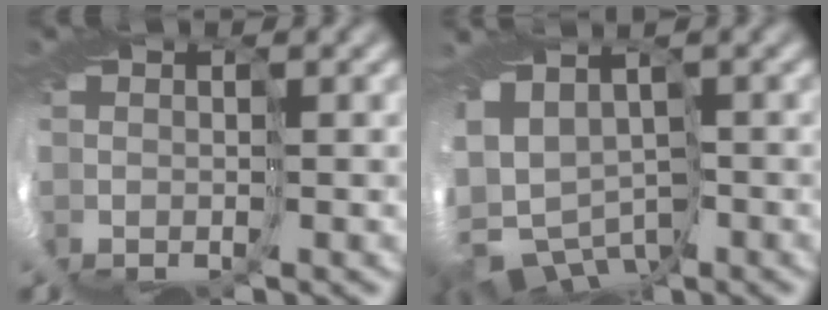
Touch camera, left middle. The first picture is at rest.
{"total": 6.1, "force": [-4.2, 3.7, 2.2], "torque": [-0.057, -0.018, -0.074]}